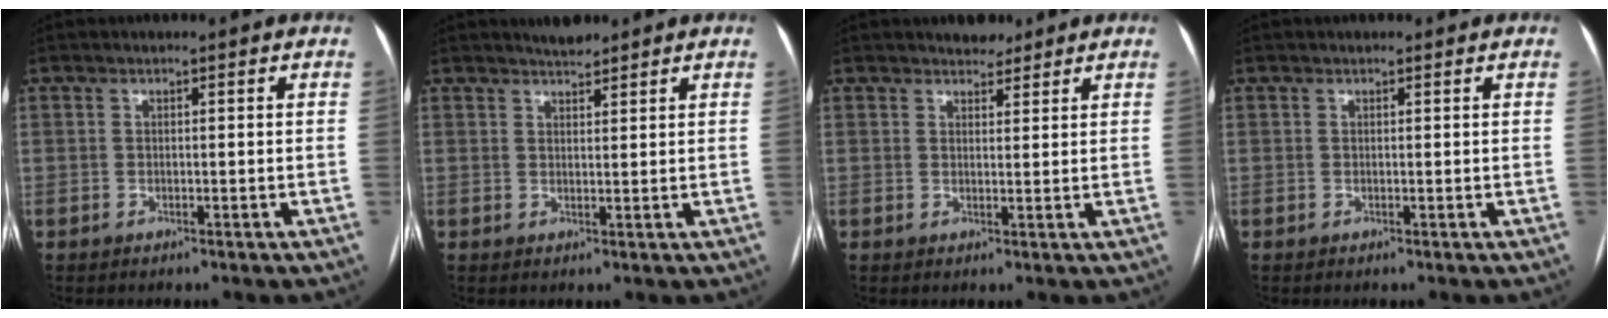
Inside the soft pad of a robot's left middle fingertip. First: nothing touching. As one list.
[{"total": 2.4, "force": [2.2, 0.5, 0.7], "torque": [-0.016, 0.003, 0.038]}, {"total": 2.8, "force": [2.4, 1.3, 0.7], "torque": [-0.009, 0.002, 0.035]}, {"total": 0.7, "force": [0.6, 0.4, 0.1], "torque": [-0.008, 0.011, 0.009]}]